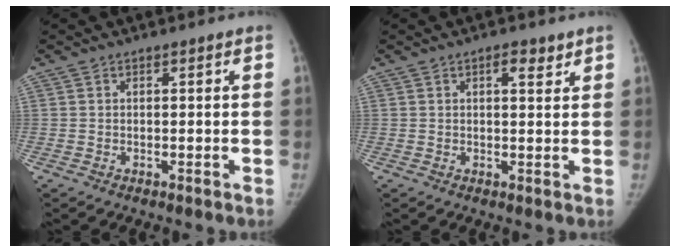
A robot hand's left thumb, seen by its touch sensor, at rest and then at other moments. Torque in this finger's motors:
{"motor_torque": [-0.27, -0.01, 0.34, -0.18, 0.03]}